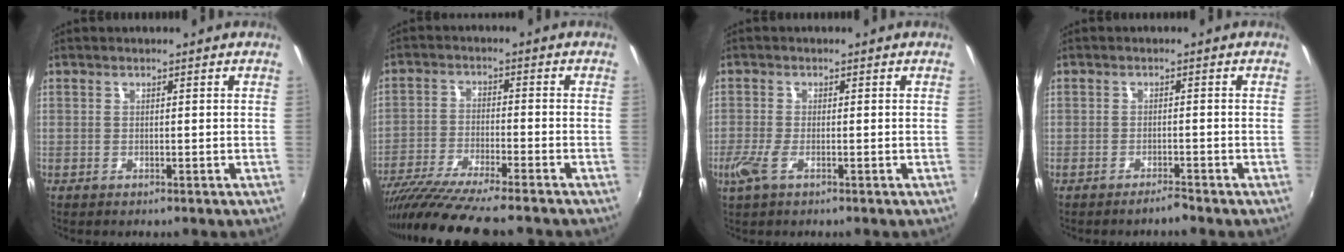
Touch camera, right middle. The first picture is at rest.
{"total": 13.1, "force": [-11.3, -0.1, 6.7], "torque": [-0.142, -0.044, -0.199]}
{"total": 3.6, "force": [-1.6, 1.2, 3.0], "torque": [-0.066, -0.011, -0.031]}
{"total": 1.7, "force": [-1.7, 0.0, 0.5], "torque": [-0.017, -0.003, -0.030]}